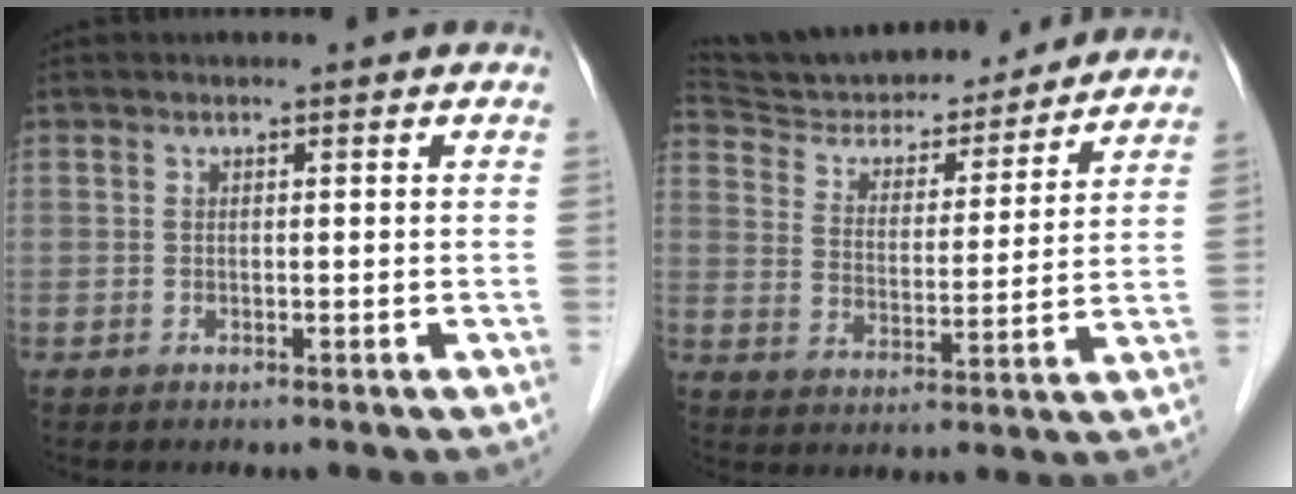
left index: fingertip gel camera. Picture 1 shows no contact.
{"total": 18.9, "force": [17.8, 4.3, 4.7], "torque": [-0.082, 0.008, 0.272]}